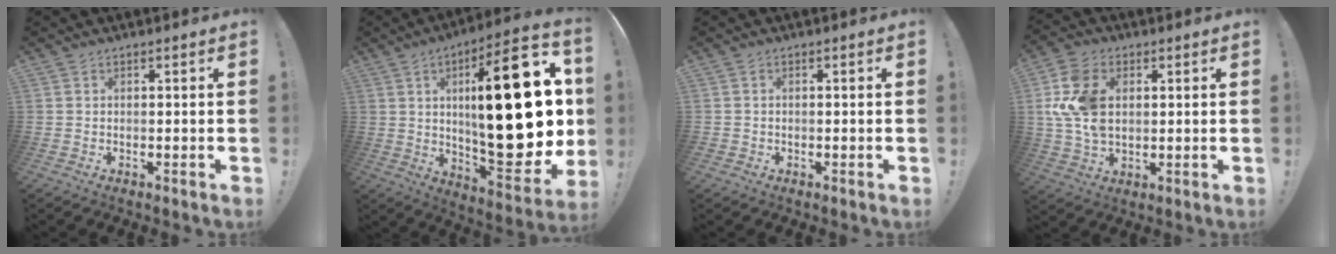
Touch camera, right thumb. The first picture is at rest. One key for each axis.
{"total": 34.0, "fx": 4.2, "fy": 11.7, "fz": 31.7, "tx": -0.494, "ty": -0.025, "tz": 0.075}
{"total": 1.0, "fx": -0.5, "fy": 0.9, "fz": 0.2, "tx": -0.001, "ty": 0.003, "tz": -0.010}
{"total": 15.0, "fx": 2.5, "fy": 10.5, "fz": 10.4, "tx": -0.211, "ty": -0.005, "tz": 0.046}